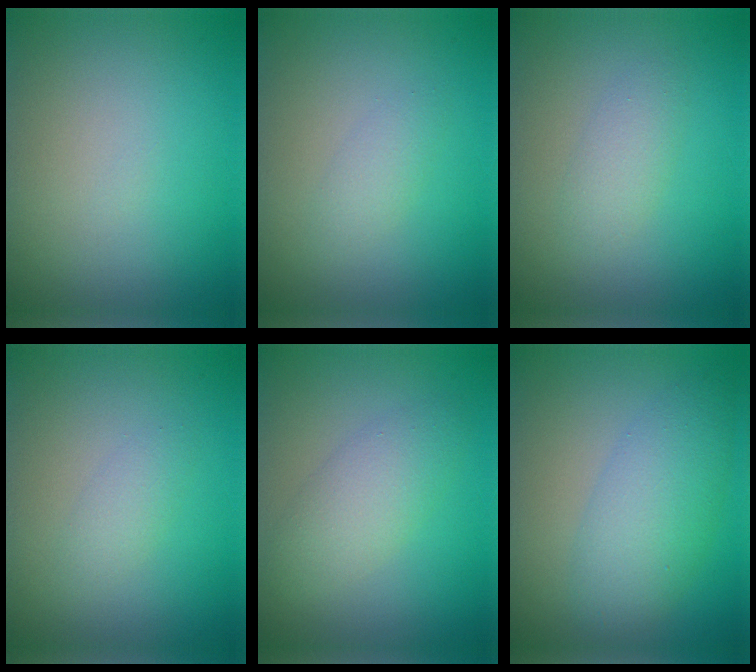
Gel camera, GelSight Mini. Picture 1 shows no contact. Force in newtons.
{"total": 1.4, "press": 1.3, "slide": 0.1}
{"total": 1.8, "press": 1.8, "slide": 0.0}
{"total": 1.4, "press": 1.3, "slide": 0.1}
{"total": 3.2, "press": 3.2, "slide": 0.1}
{"total": 4.7, "press": 4.7, "slide": 0.0}